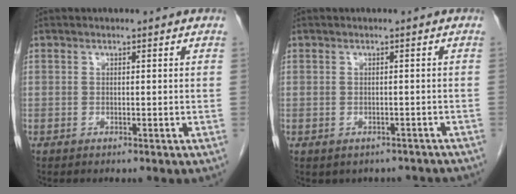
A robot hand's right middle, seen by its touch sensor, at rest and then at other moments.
{"total": 4.9, "force": [-4.0, 2.6, 1.0], "torque": [-0.006, 0.014, -0.041]}